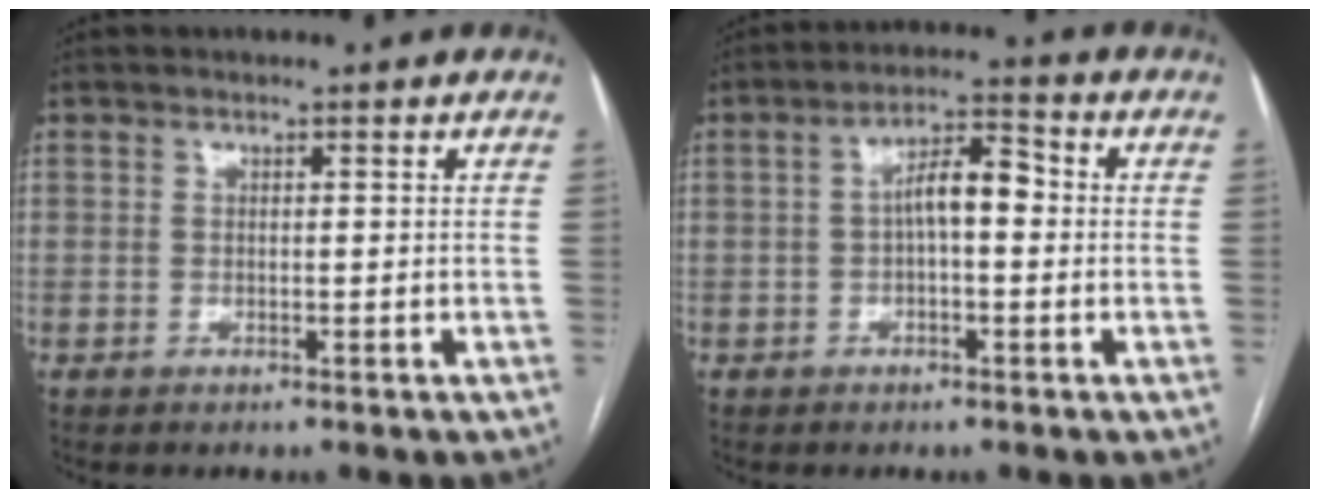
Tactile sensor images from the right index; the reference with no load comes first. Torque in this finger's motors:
{"motor_torque": [1.03, 0.02, 0.44, 0.10]}